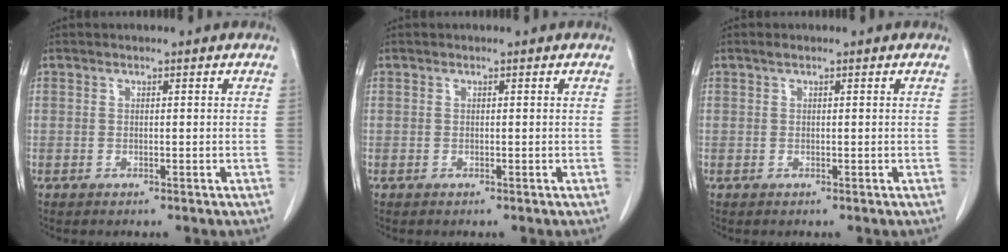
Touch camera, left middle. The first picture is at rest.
{"total": 0.0}
{"total": 0.5, "force": [0.4, 0.0, 0.4], "torque": [-0.011, 0.004, 0.007]}